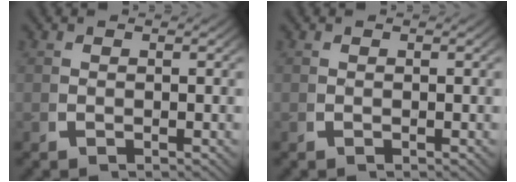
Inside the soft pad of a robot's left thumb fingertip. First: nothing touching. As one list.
[{"total": 0.0}]